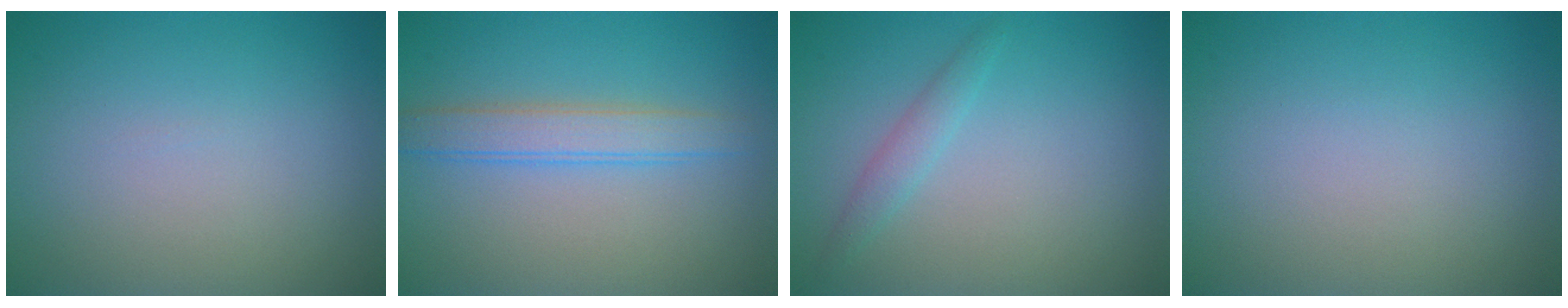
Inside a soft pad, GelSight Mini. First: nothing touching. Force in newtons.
{"total": 2.9, "press": 2.9, "slide": 0.0}
{"total": 1.4, "press": 1.4, "slide": 0.0}
{"total": 0.0}